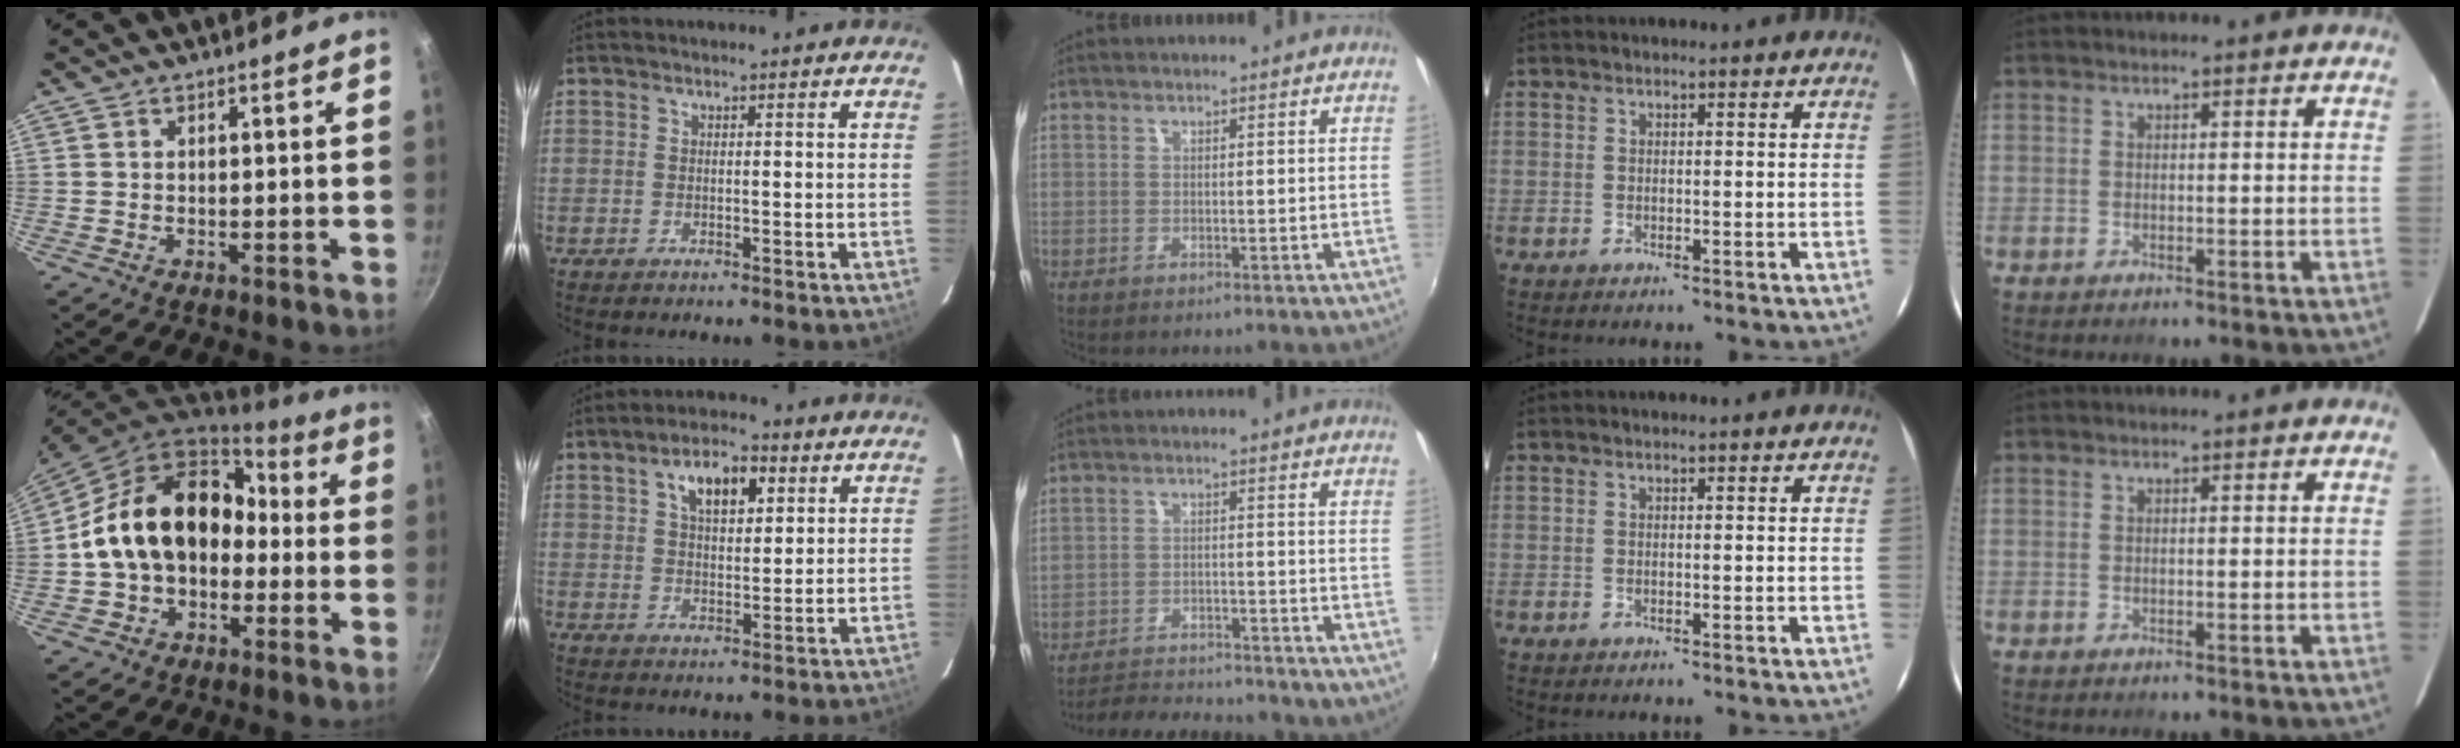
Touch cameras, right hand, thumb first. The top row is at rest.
{"thumb": {"total": 19.2, "force": [-0.6, 14.4, 12.7], "torque": [-0.194, 0.066, -0.014]}, "index": {"total": 7.9, "force": [3.4, 3.8, 6.1], "torque": [-0.102, 0.021, 0.061]}, "middle": {"total": 12.8, "force": [-11.6, 2.7, 4.7], "torque": [-0.111, -0.008, -0.168]}}